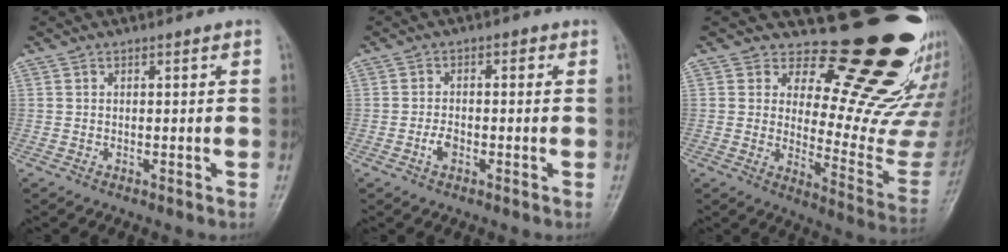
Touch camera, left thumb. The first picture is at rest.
{"total": 3.1, "force": [-1.1, 2.0, 2.0], "torque": [-0.026, 0.011, -0.025]}
{"total": 22.3, "force": [16.7, 7.9, 12.5], "torque": [-0.115, -0.148, 0.217]}